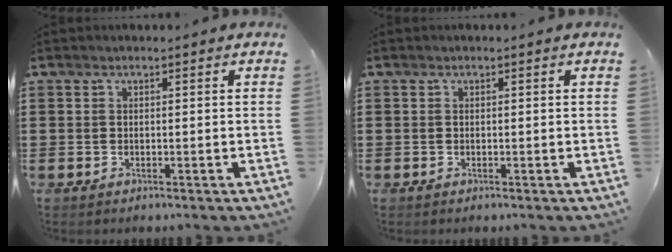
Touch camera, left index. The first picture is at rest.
{"total": 0.0}